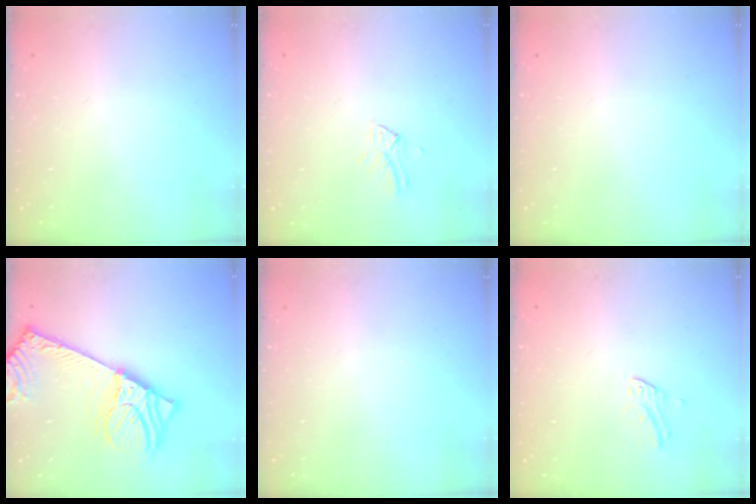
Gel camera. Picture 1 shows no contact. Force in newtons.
{"total": 3.4, "press": 3.4, "slide": 0.3}
{"total": 0.0}
{"total": 14.5, "press": 14.2, "slide": 2.6}
{"total": 0.0}
{"total": 4.7, "press": 4.6, "slide": 0.6}